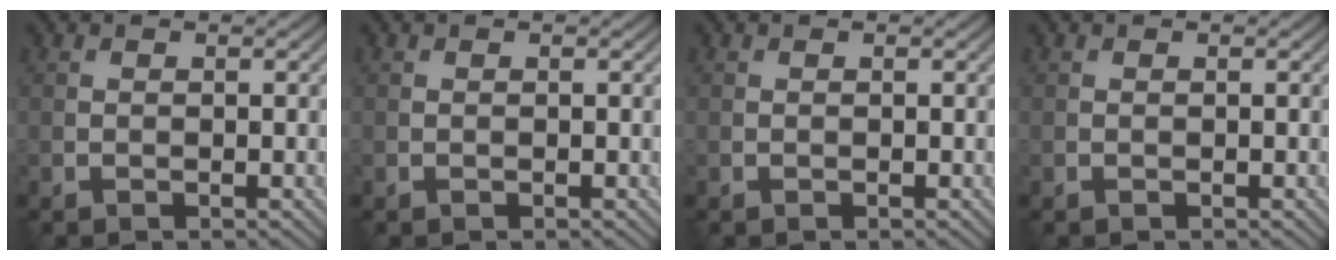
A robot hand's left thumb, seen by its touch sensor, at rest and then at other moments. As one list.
[{"total": 0.0}, {"total": 0.0}, {"total": 0.0}]